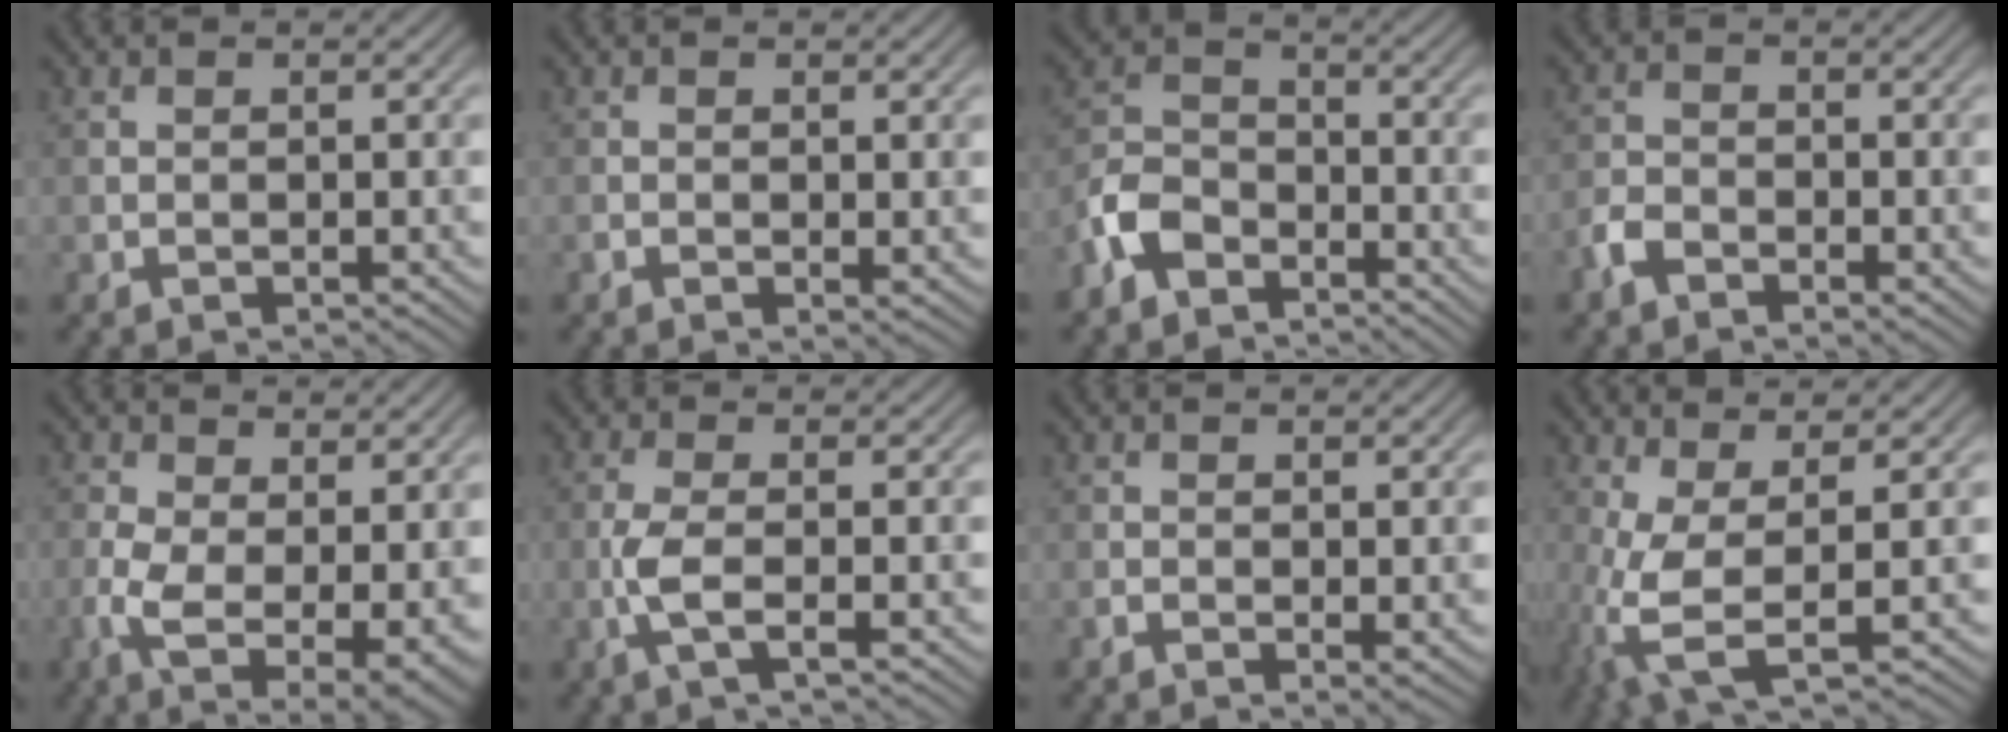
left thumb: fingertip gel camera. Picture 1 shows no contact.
{"total": 1.0, "force": [-0.2, 0.5, 0.8], "torque": [-0.016, -0.006, -0.003]}
{"total": 6.5, "force": [-4.5, 3.5, 3.1], "torque": [-0.069, 0.002, -0.108]}
{"total": 3.0, "force": [-2.0, 1.5, 1.6], "torque": [-0.032, 0.000, -0.049]}
{"total": 9.3, "force": [-1.1, 4.6, 8.0], "torque": [-0.168, -0.020, -0.019]}
{"total": 3.8, "force": [-1.1, 0.8, 3.6], "torque": [-0.082, 0.003, -0.030]}
{"total": 1.3, "force": [-0.2, 0.6, 1.2], "torque": [-0.021, -0.007, -0.004]}
{"total": 7.7, "force": [-1.0, 2.4, 7.2], "torque": [-0.166, -0.005, -0.022]}